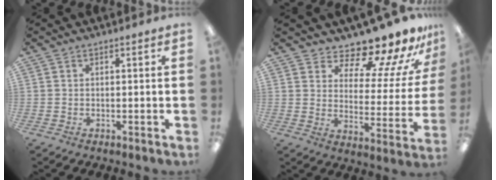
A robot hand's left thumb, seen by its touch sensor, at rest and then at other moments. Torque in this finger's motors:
{"motor_torque": [0.43, 0.20, -0.04, 0.20, 0.02]}